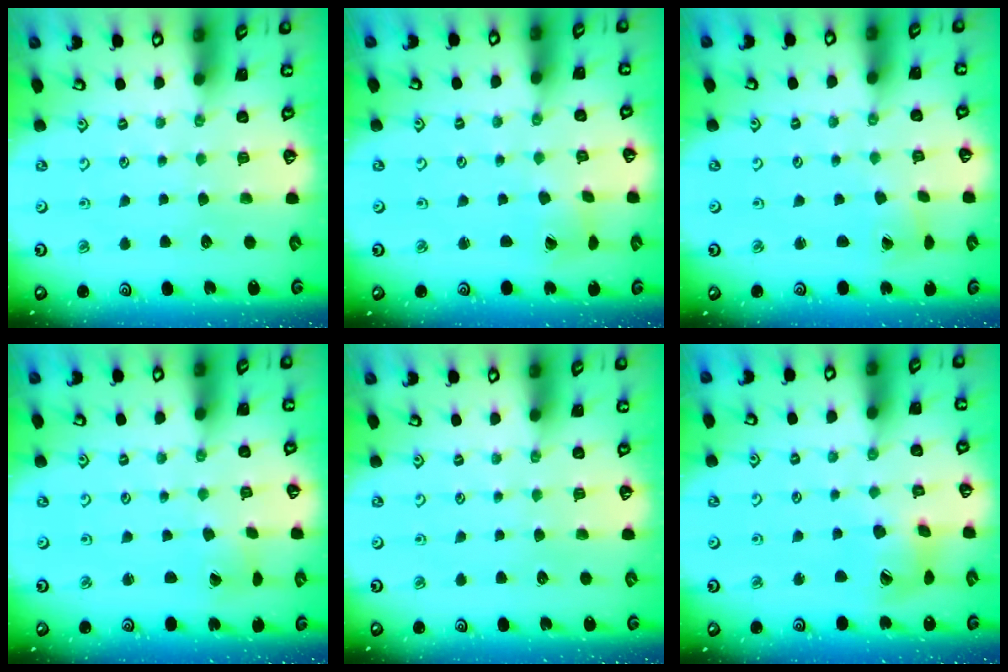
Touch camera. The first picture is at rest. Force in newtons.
{"total": 1.4, "press": 1.4, "slide": 0.2}
{"total": 1.7, "press": 1.7, "slide": 0.2}
{"total": 1.4, "press": 1.4, "slide": 0.3}
{"total": 0.0}
{"total": 10.8, "press": 10.7, "slide": 1.4}